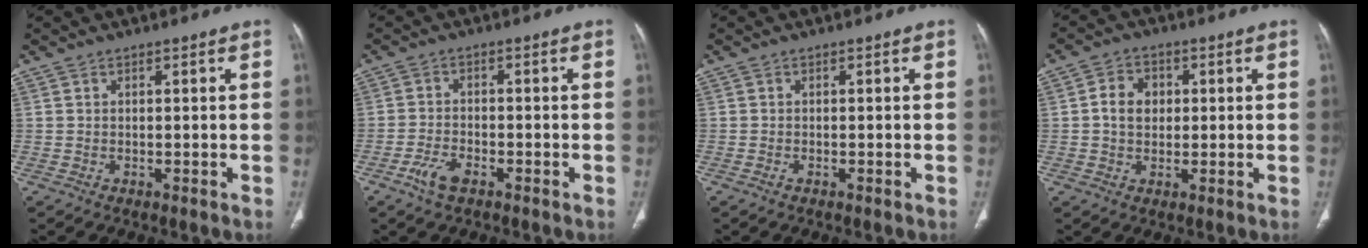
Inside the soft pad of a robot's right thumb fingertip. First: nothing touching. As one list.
[{"total": 4.3, "force": [-2.6, 1.9, 2.8], "torque": [-0.060, 0.013, -0.050]}, {"total": 0.6, "force": [-0.4, 0.3, 0.3], "torque": [-0.010, 0.003, -0.007]}, {"total": 5.8, "force": [0.6, 4.6, 3.5], "torque": [-0.040, 0.007, 0.005]}]